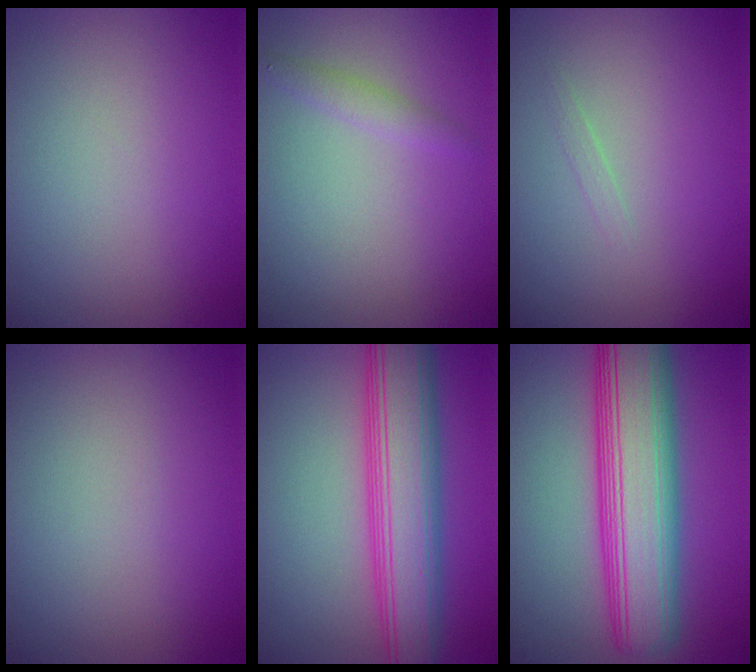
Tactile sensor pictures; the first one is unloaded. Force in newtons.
{"total": 1.2, "press": 1.2, "slide": 0.0}
{"total": 0.5, "press": 0.5, "slide": 0.1}
{"total": 0.0}
{"total": 8.7, "press": 8.7, "slide": 0.2}
{"total": 11.4, "press": 11.4, "slide": 0.2}